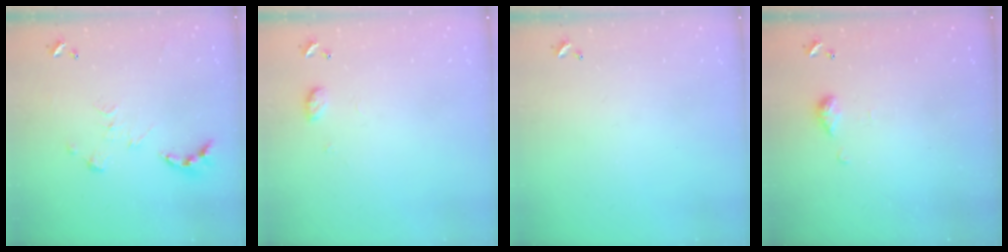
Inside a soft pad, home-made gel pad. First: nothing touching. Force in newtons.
{"total": 5.3, "press": 5.2, "slide": 0.8}
{"total": 0.0}
{"total": 5.6, "press": 5.5, "slide": 0.7}